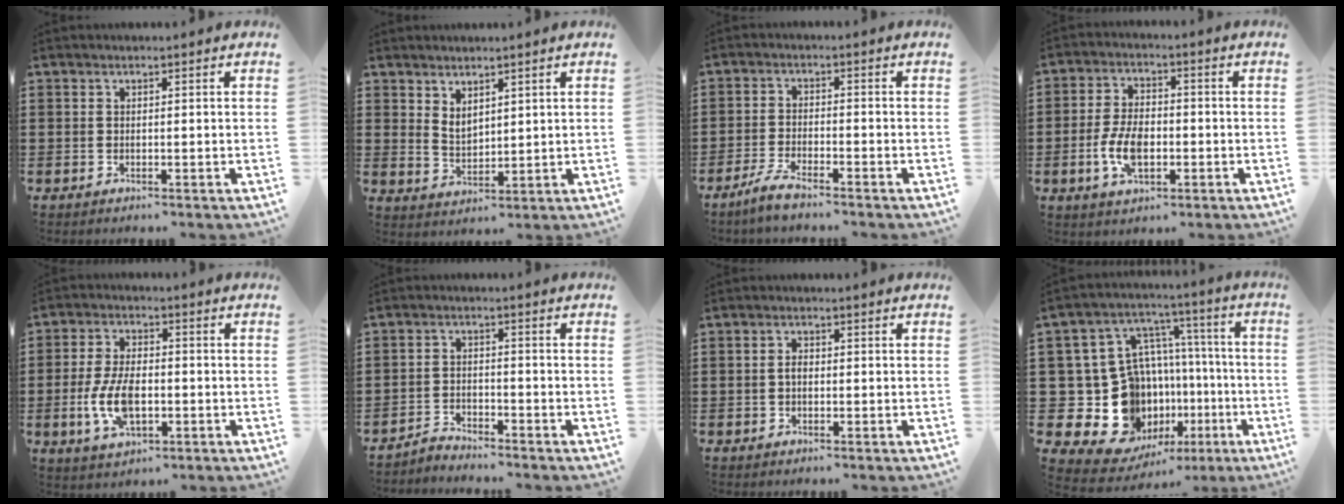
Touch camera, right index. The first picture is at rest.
{"total": 3.0, "force": [2.4, 1.5, 0.9], "torque": [-0.025, 0.004, 0.046]}
{"total": 3.4, "force": [-3.0, 0.1, 1.5], "torque": [-0.049, -0.004, -0.065]}
{"total": 7.0, "force": [-1.8, 3.8, 5.6], "torque": [-0.130, 0.002, -0.037]}
{"total": 8.2, "force": [-1.7, 4.3, 6.8], "torque": [-0.156, 0.001, -0.037]}
{"total": 2.6, "force": [-2.6, 0.3, -0.1], "torque": [-0.006, 0.004, -0.056]}
{"total": 1.6, "force": [-0.2, 0.9, 1.3], "torque": [-0.025, 0.004, -0.004]}
{"total": 19.6, "force": [-4.6, 16.6, 9.5], "torque": [-0.219, -0.014, -0.035]}